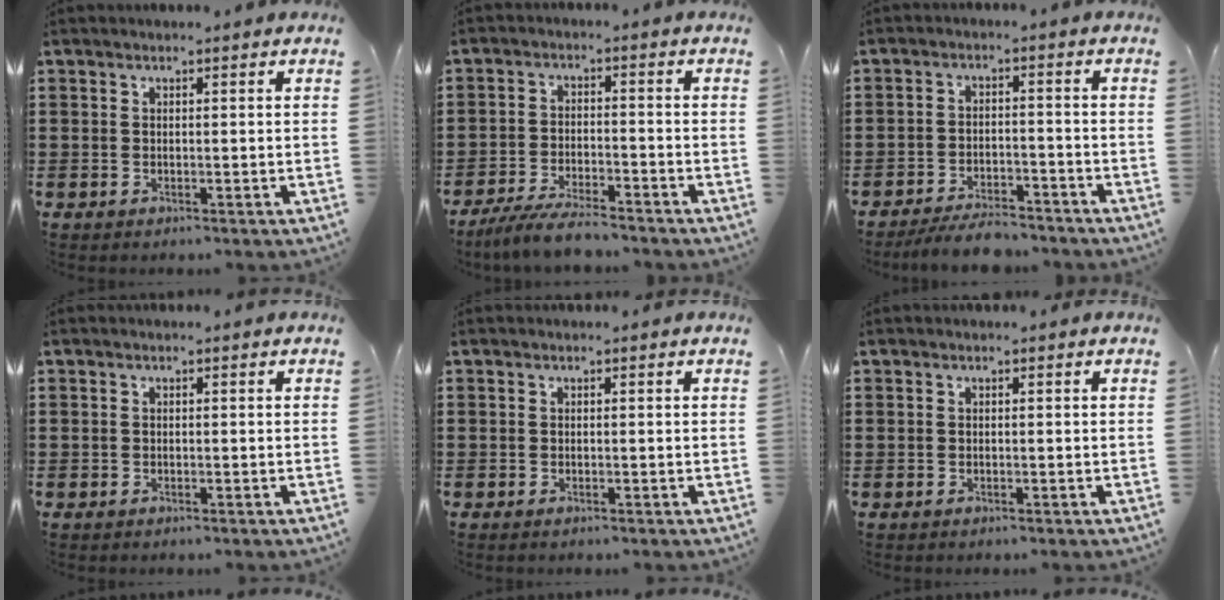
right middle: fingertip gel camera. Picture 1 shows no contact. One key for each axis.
{"total": 5.3, "fx": -4.9, "fy": 0.4, "fz": 2.0, "tx": -0.046, "ty": -0.008, "tz": -0.097}
{"total": 4.7, "fx": -4.4, "fy": 0.8, "fz": 1.5, "tx": -0.023, "ty": 0.004, "tz": -0.085}
{"total": 0.0}
{"total": 0.0}
{"total": 0.0}